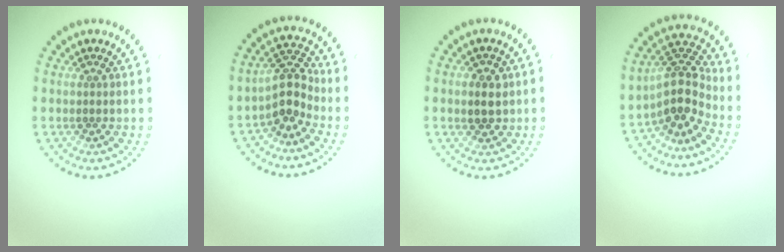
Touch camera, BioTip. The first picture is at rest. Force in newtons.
{"total": 3.2, "press": 2.7, "slide": 1.7}
{"total": 2.3, "press": 2.2, "slide": 0.5}
{"total": 4.2, "press": 3.2, "slide": 2.7}